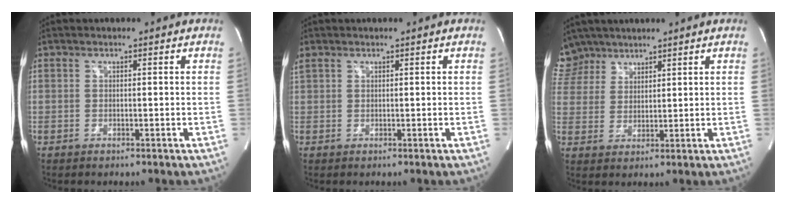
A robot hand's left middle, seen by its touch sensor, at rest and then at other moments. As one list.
[{"total": 1.2, "force": [0.9, 0.5, 0.6], "torque": [-0.029, 0.022, 0.028]}, {"total": 7.3, "force": [6.1, 3.9, -0.2], "torque": [0.005, 0.010, 0.126]}]